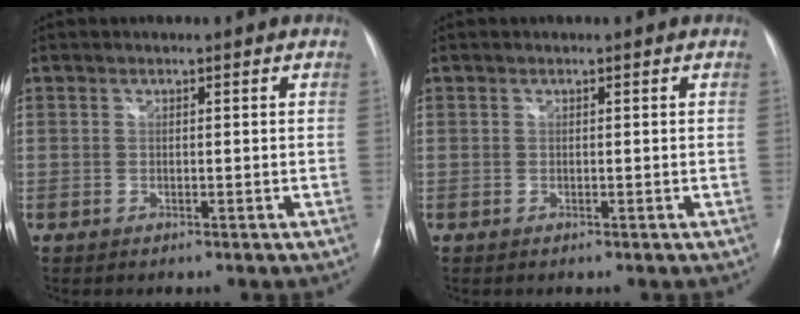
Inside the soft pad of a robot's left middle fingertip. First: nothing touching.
{"total": 0.0}